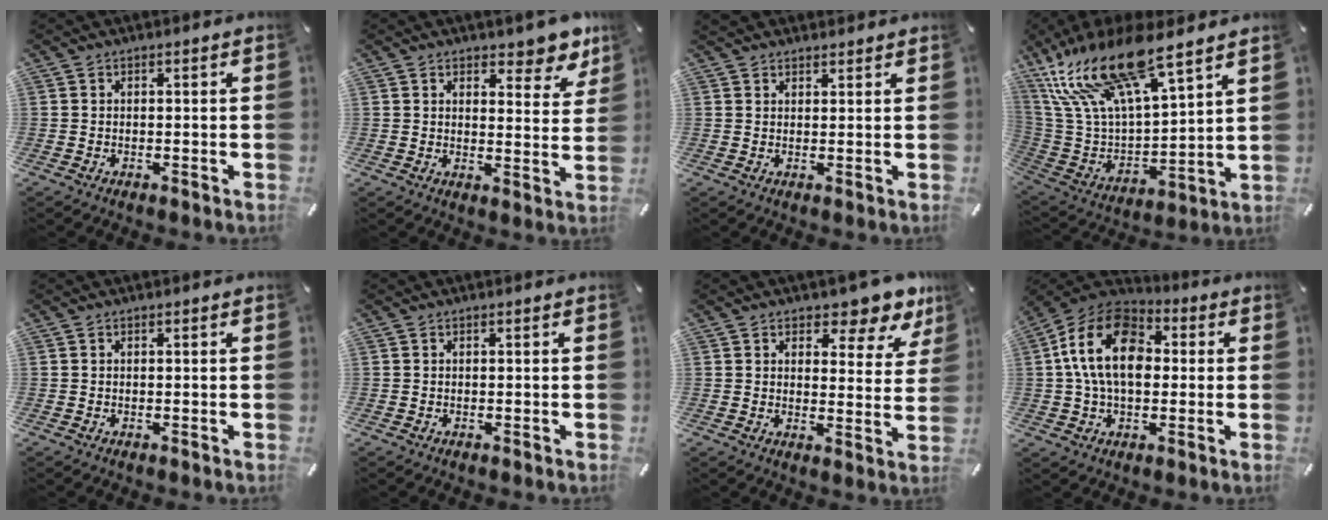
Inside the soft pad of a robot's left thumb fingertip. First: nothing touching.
{"total": 6.8, "force": [5.4, 3.4, 2.3], "torque": [-0.020, -0.042, 0.092]}
{"total": 2.1, "force": [1.7, 1.3, 0.0], "torque": [0.008, -0.001, 0.031]}
{"total": 22.5, "force": [16.3, 7.4, 13.6], "torque": [-0.301, -0.107, 0.283]}
{"total": 0.0}
{"total": 0.0}
{"total": 7.4, "force": [5.6, 3.5, 3.4], "torque": [-0.026, -0.054, 0.089]}
{"total": 16.2, "force": [1.7, 11.2, 11.6], "torque": [-0.243, 0.013, 0.027]}